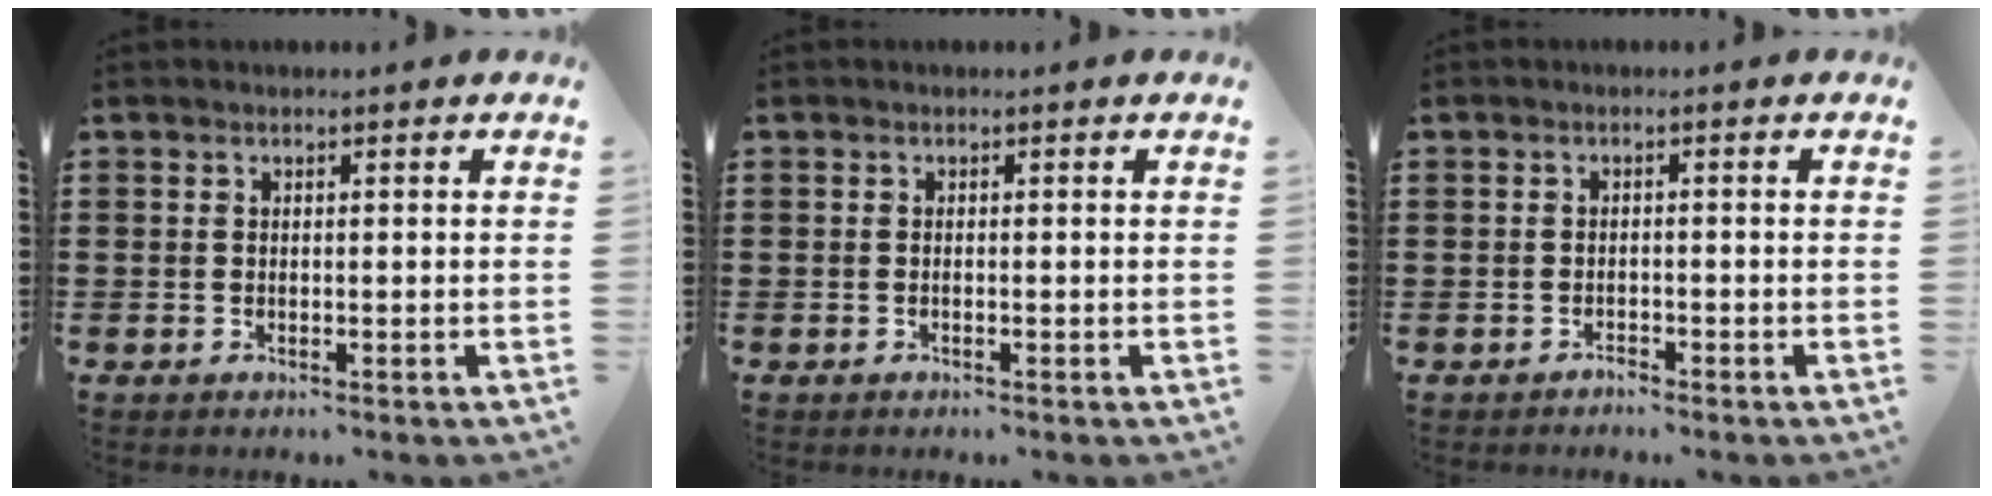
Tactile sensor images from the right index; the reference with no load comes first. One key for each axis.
{"total": 0.0}
{"total": 1.2, "fx": -1.1, "fy": 0.2, "fz": -0.2, "tx": 0.001, "ty": 0.005, "tz": -0.026}